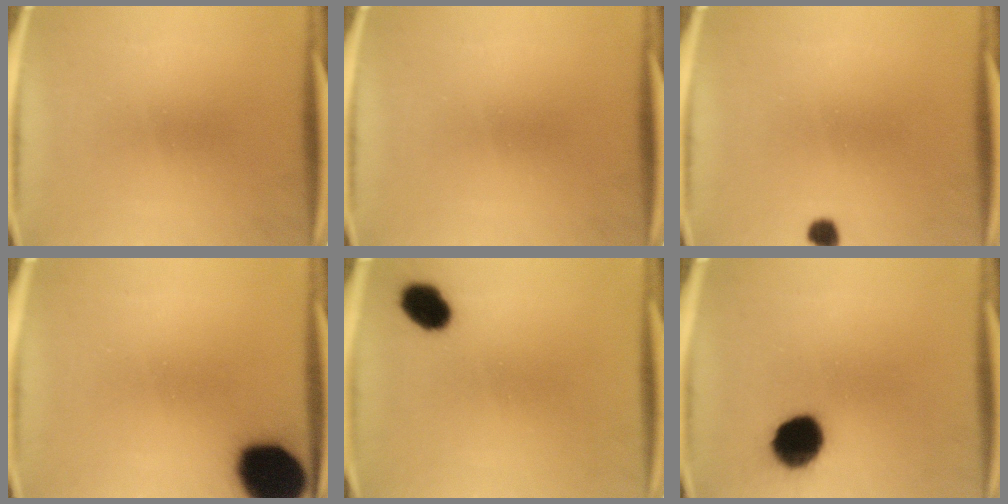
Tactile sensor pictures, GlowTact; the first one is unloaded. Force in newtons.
{"total": 0.0}
{"total": 2.0}
{"total": 18.7}
{"total": 7.0}
{"total": 11.1}